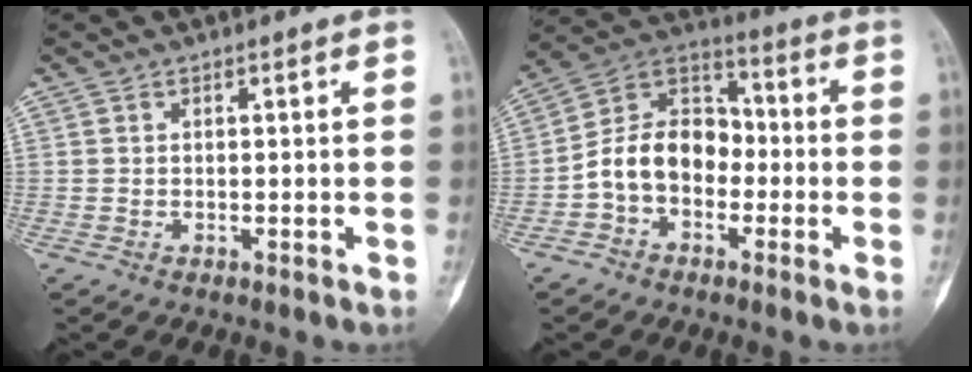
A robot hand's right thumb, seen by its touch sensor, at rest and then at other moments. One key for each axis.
{"total": 12.2, "fx": -2.7, "fy": 9.1, "fz": 7.7, "tx": -0.108, "ty": 0.048, "tz": -0.063}